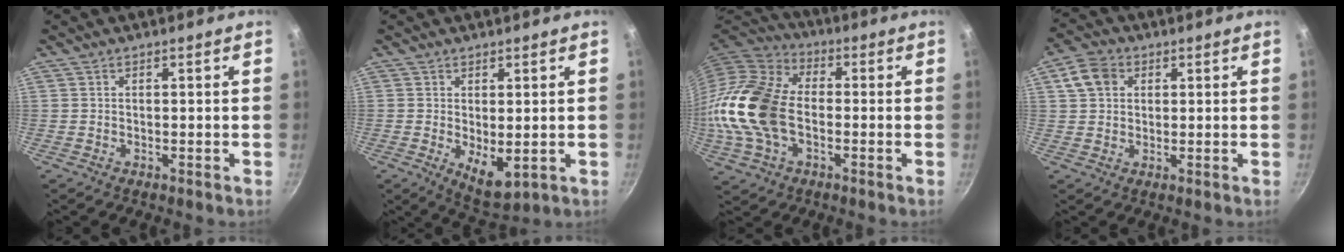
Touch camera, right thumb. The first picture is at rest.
{"total": 6.6, "force": [-0.3, 3.0, 5.9], "torque": [-0.076, -0.018, 0.010]}
{"total": 18.2, "force": [-2.3, 12.0, 13.5], "torque": [-0.261, 0.030, -0.056]}
{"total": 6.2, "force": [2.0, 5.0, 3.2], "torque": [-0.041, 0.008, 0.027]}